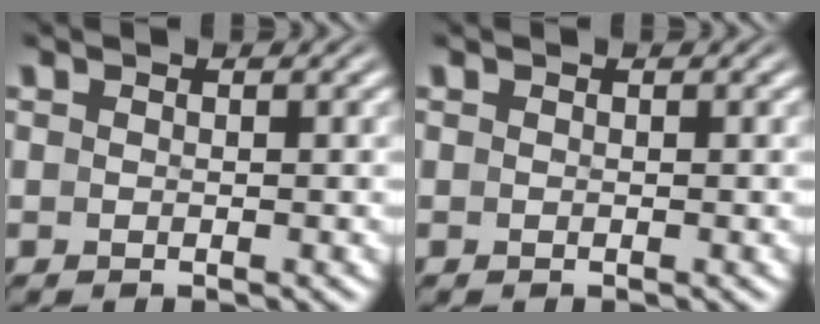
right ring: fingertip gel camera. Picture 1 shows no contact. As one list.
[{"total": 0.0}]